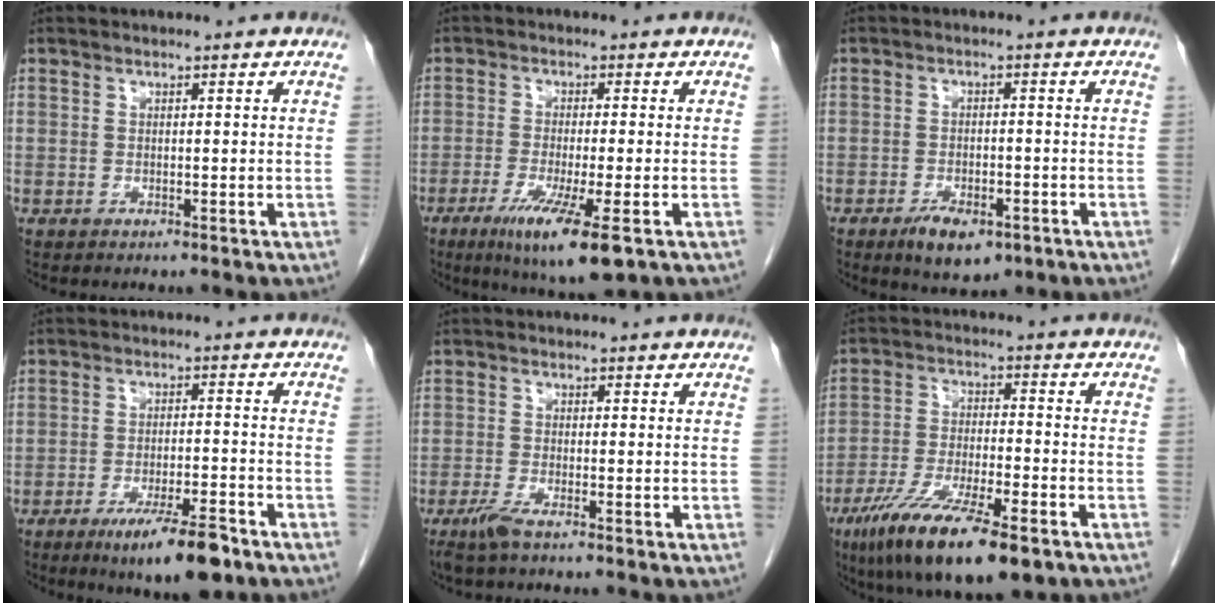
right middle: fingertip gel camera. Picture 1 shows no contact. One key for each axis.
{"total": 9.9, "fx": -5.1, "fy": 0.7, "fz": 8.4, "tx": -0.149, "ty": -0.031, "tz": -0.080}
{"total": 6.4, "fx": -3.8, "fy": 2.9, "fz": 4.2, "tx": -0.066, "ty": -0.003, "tz": -0.052}
{"total": 9.1, "fx": -6.0, "fy": 1.5, "fz": 6.7, "tx": -0.107, "ty": -0.013, "tz": -0.092}
{"total": 2.6, "fx": -1.8, "fy": 0.1, "fz": 1.9, "tx": -0.045, "ty": -0.007, "tz": -0.039}
{"total": 15.2, "fx": -9.4, "fy": 3.0, "fz": 11.5, "tx": -0.204, "ty": -0.032, "tz": -0.160}